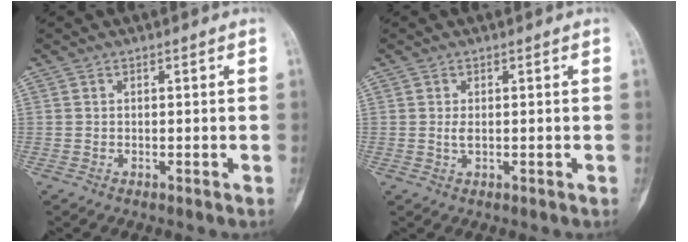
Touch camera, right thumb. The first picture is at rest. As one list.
[{"total": 1.1, "force": [0.1, 0.5, 1.0], "torque": [-0.019, -0.003, 0.005]}]